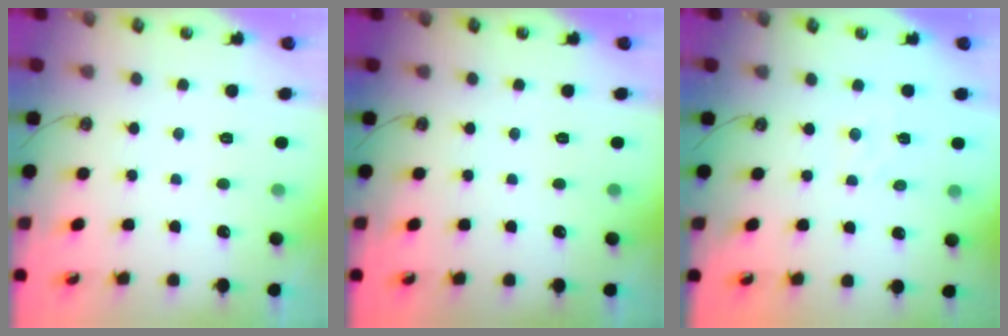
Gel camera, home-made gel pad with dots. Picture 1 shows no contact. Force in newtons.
{"total": 0.0}
{"total": 2.9, "press": 2.9, "slide": 0.5}